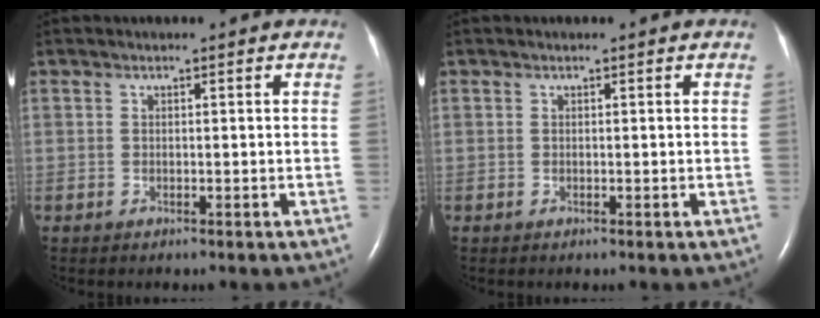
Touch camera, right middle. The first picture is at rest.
{"total": 0.0}